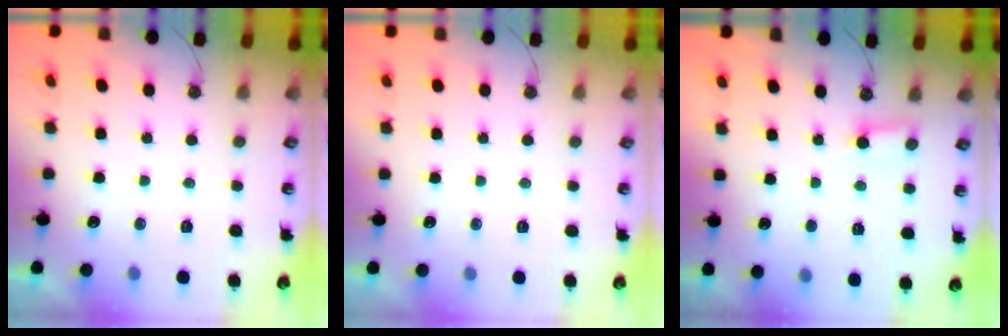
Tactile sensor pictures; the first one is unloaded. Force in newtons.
{"total": 0.0}
{"total": 4.0, "press": 3.9, "slide": 0.9}